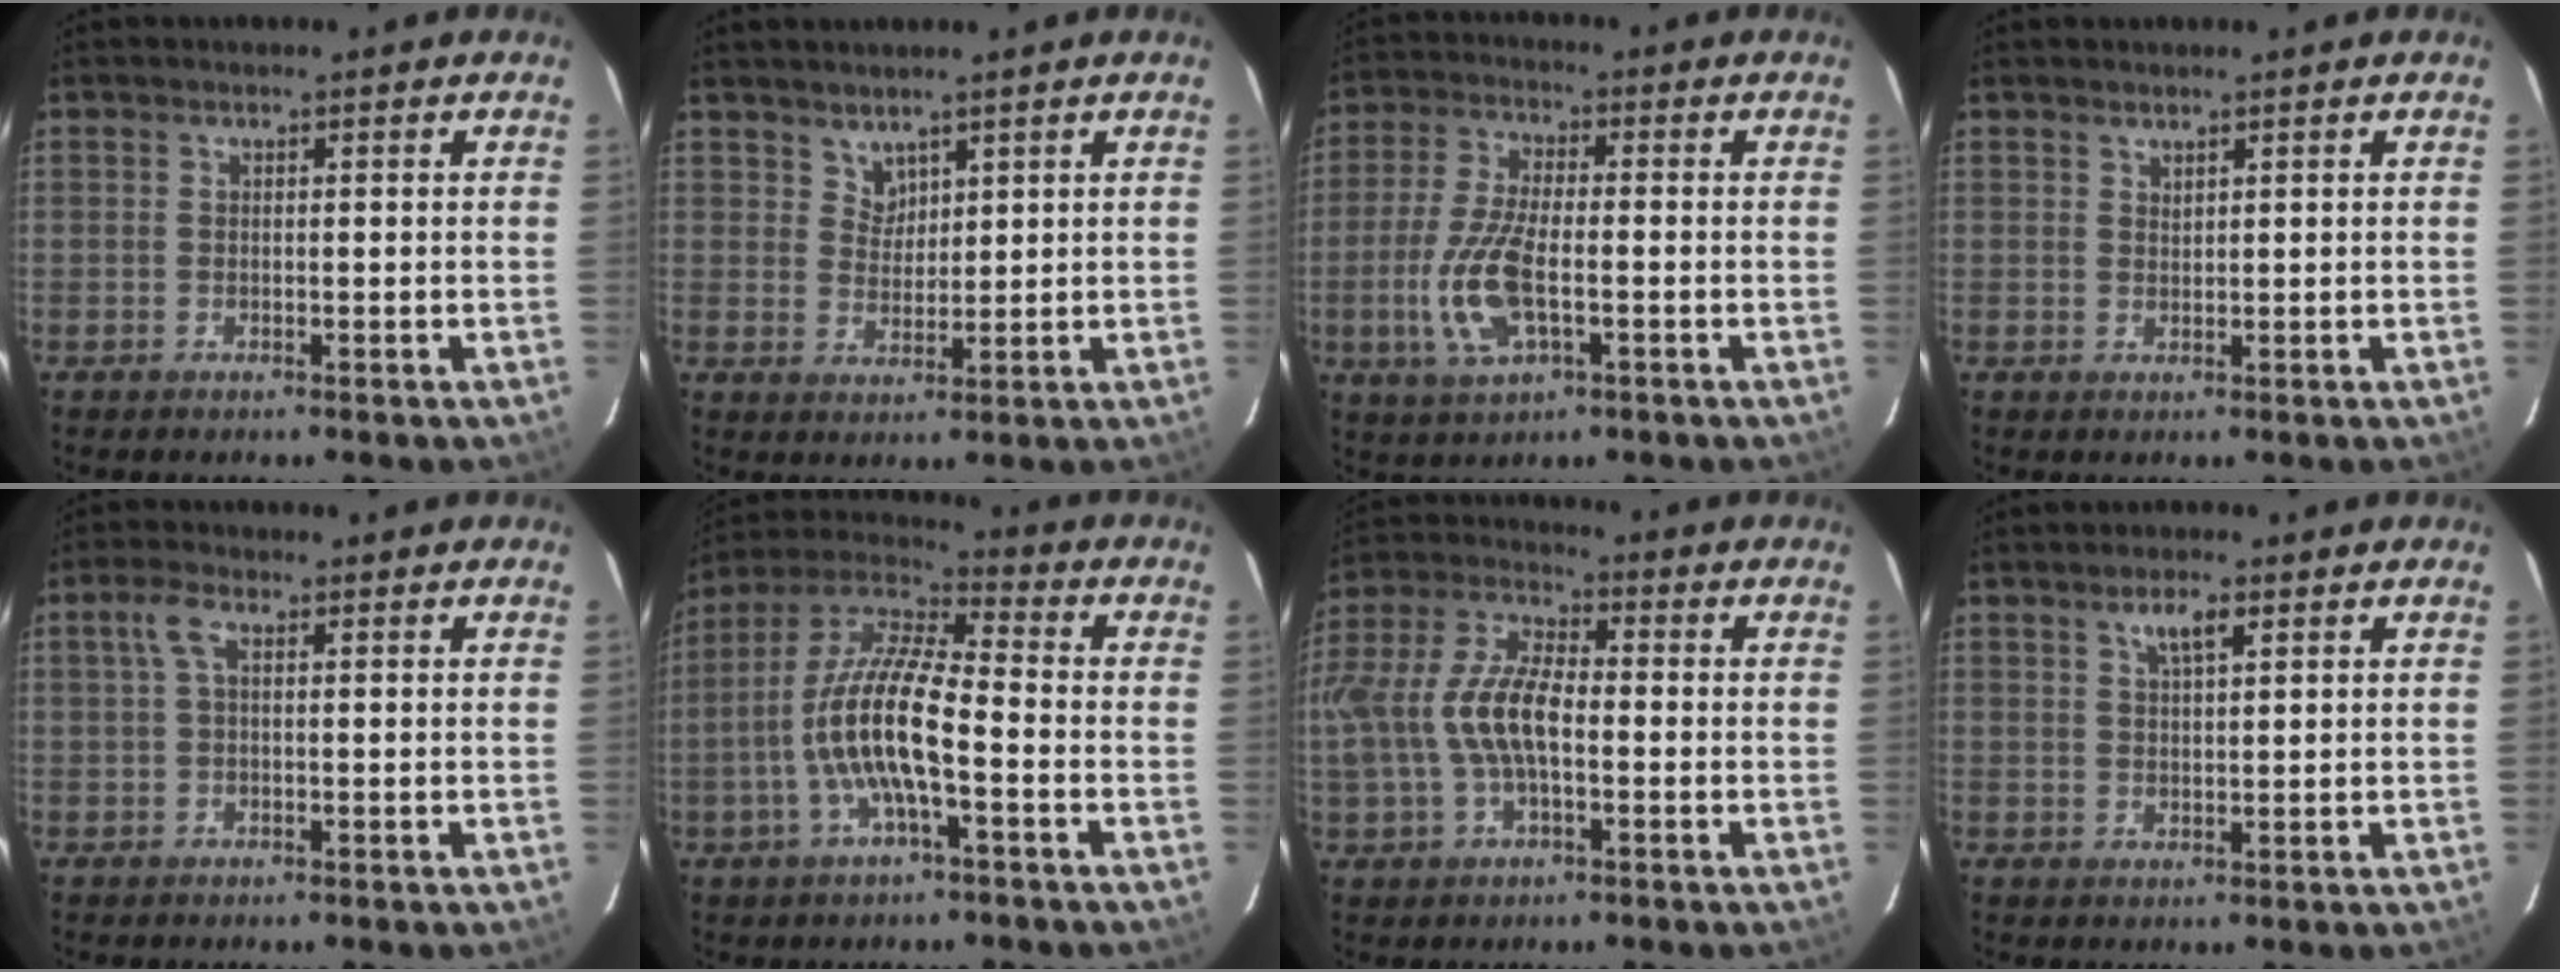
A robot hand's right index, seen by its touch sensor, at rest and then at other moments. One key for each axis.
{"total": 2.9, "fx": 2.4, "fy": 1.7, "fz": 0.3, "tx": 0.004, "ty": 0.006, "tz": 0.046}
{"total": 11.3, "fx": -2.8, "fy": 4.3, "fz": 10.0, "tx": -0.219, "ty": -0.005, "tz": -0.055}
{"total": 0.8, "fx": 0.8, "fy": 0.1, "fz": 0.2, "tx": -0.003, "ty": 0.000, "tz": 0.016}
{"total": 3.0, "fx": 0.7, "fy": 1.2, "fz": 2.7, "tx": -0.058, "ty": 0.011, "tz": 0.013}
{"total": 13.7, "fx": -3.8, "fy": 3.2, "fz": 12.8, "tx": -0.253, "ty": 0.000, "tz": -0.076}
{"total": 13.1, "fx": -1.9, "fy": 6.1, "fz": 11.5, "tx": -0.243, "ty": 0.010, "tz": -0.036}
{"total": 3.4, "fx": 1.9, "fy": 1.0, "fz": 2.7, "tx": -0.047, "ty": 0.006, "tz": 0.034}